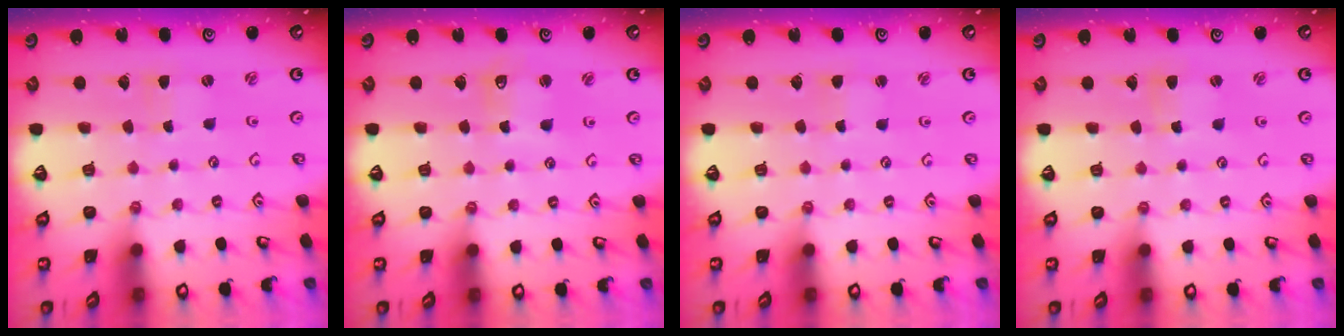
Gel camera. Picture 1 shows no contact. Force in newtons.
{"total": 4.4, "press": 4.4, "slide": 0.5}
{"total": 1.1, "press": 1.1, "slide": 0.1}
{"total": 1.5, "press": 1.4, "slide": 0.2}